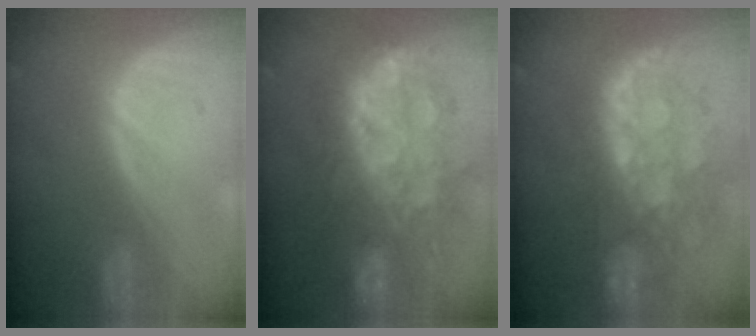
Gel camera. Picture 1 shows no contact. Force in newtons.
{"total": 12.4, "press": 12.4, "slide": 1.2}
{"total": 10.6, "press": 9.5, "slide": 4.9}